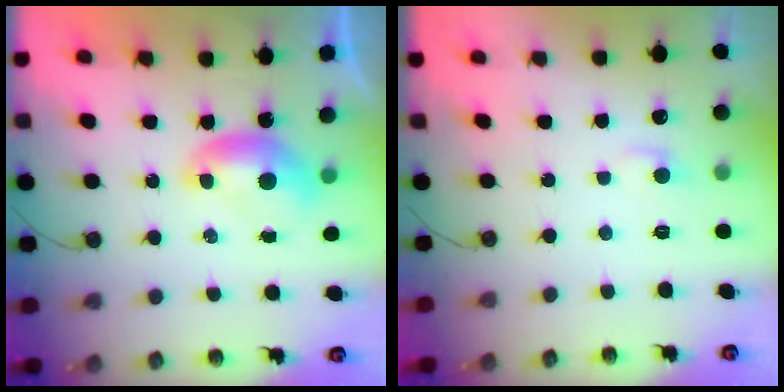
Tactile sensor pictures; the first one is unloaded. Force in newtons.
{"total": 1.3, "press": 1.2, "slide": 0.5}